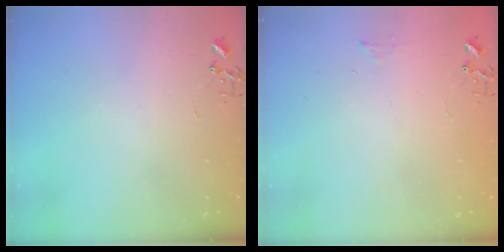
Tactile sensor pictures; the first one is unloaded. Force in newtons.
{"total": 6.3, "press": 6.3, "slide": 0.7}